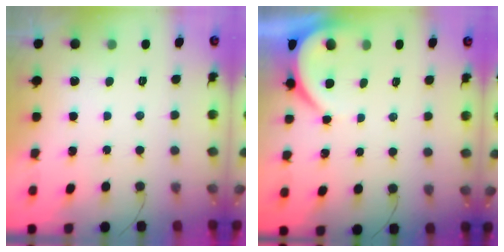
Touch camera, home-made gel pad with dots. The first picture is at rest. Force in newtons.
{"total": 3.9, "press": 3.9, "slide": 0.6}